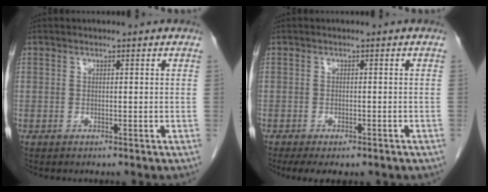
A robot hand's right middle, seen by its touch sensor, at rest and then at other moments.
{"total": 7.3, "force": [-5.4, 2.8, 4.0], "torque": [-0.050, -0.005, -0.067]}